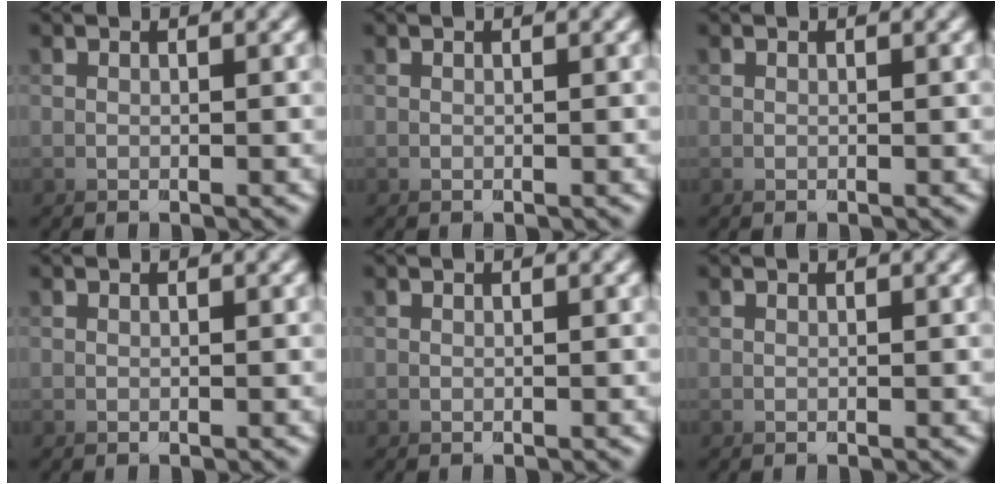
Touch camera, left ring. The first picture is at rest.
{"total": 0.0}
{"total": 0.0}
{"total": 0.0}
{"total": 0.0}
{"total": 0.0}